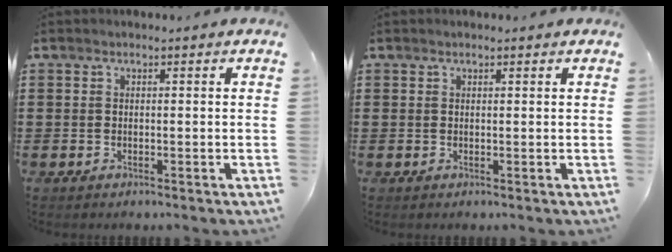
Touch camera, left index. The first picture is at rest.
{"total": 0.6, "force": [0.4, 0.1, 0.4], "torque": [-0.009, 0.000, 0.009]}